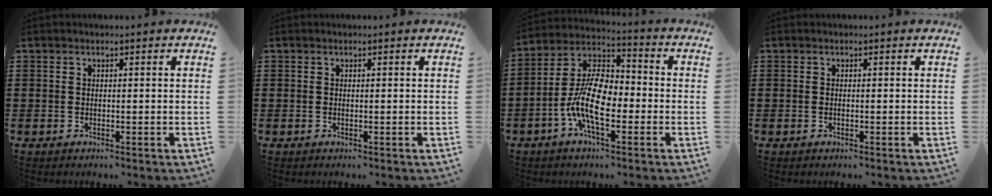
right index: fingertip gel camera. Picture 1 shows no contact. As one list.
[{"total": 0.0}, {"total": 11.1, "force": [-3.4, 5.0, 9.3], "torque": [-0.218, -0.004, -0.070]}, {"total": 0.0}]